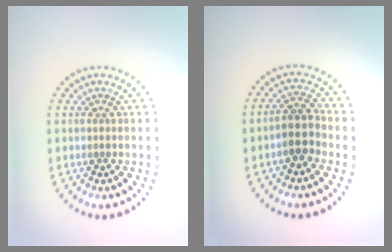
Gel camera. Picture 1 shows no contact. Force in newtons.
{"total": 2.8, "press": 2.5, "slide": 1.3}